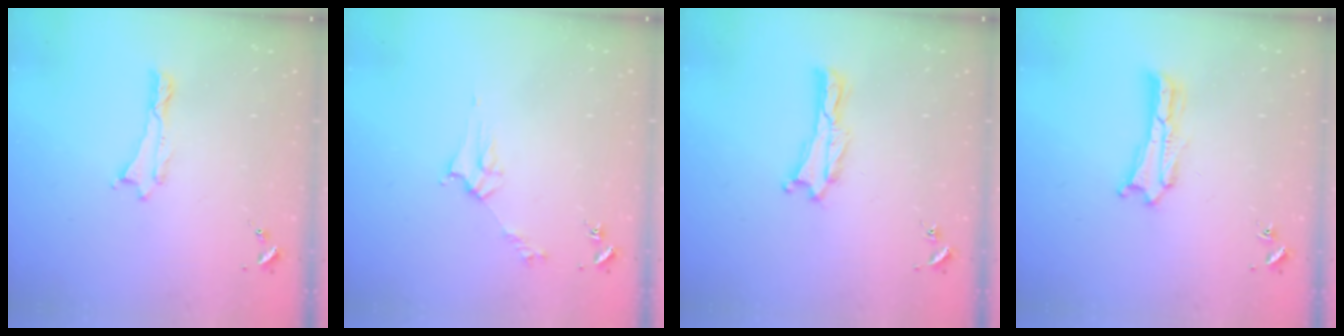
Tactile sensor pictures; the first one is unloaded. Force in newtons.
{"total": 2.8, "press": 2.8, "slide": 0.3}
{"total": 0.0}
{"total": 1.2, "press": 1.2, "slide": 0.2}